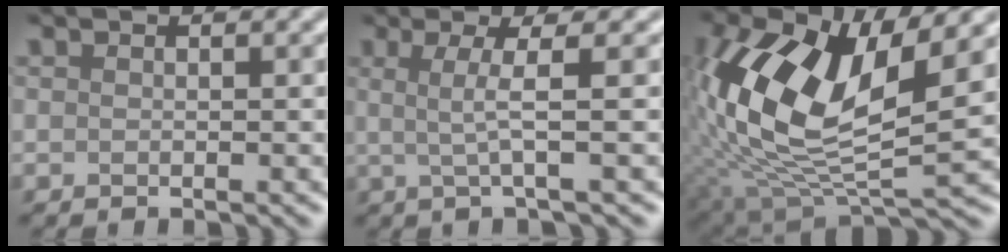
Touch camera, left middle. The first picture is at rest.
{"total": 2.2, "force": [-0.8, -1.4, 1.5], "torque": [-0.057, -0.019, 0.028]}
{"total": 11.3, "force": [1.2, 4.5, 10.3], "torque": [-0.258, -0.029, 0.062]}